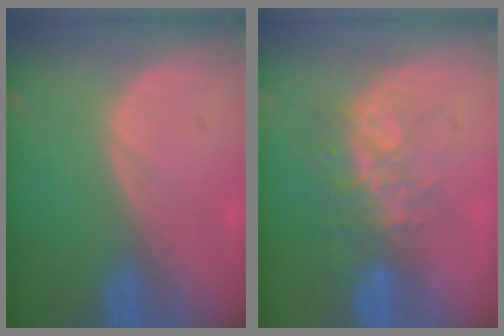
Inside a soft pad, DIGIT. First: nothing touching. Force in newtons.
{"total": 8.4, "press": 6.9, "slide": 4.8}